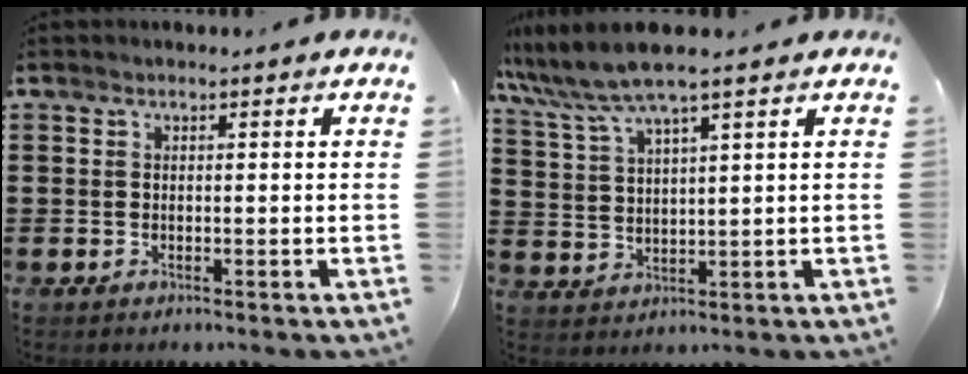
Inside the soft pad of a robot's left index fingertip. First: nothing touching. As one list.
[{"total": 6.1, "force": [4.9, 0.3, 3.7], "torque": [-0.087, -0.013, 0.085]}]